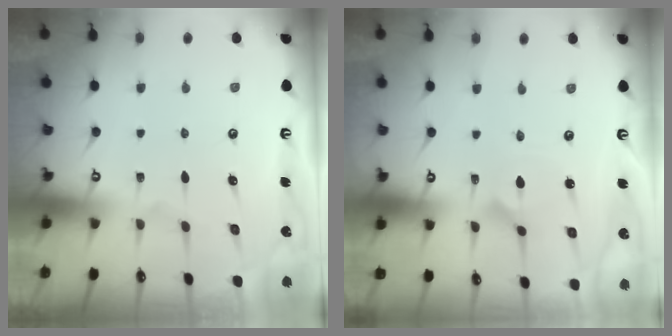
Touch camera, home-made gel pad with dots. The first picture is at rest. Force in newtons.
{"total": 3.2, "press": 3.1, "slide": 0.3}